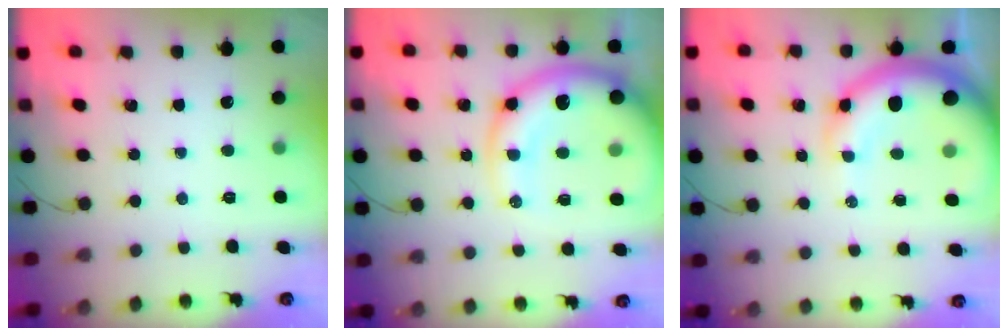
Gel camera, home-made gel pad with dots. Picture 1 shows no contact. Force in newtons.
{"total": 18.7, "press": 18.2, "slide": 4.3}
{"total": 11.5, "press": 11.1, "slide": 2.8}